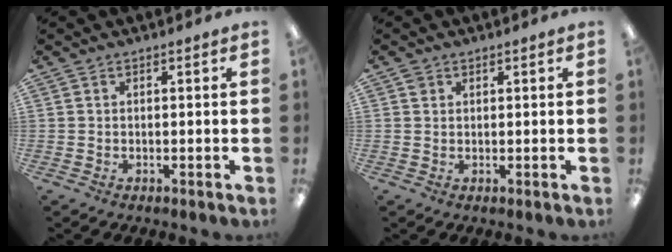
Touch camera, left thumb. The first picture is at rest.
{"total": 0.9, "force": [0.7, 0.6, 0.0], "torque": [-0.002, 0.001, 0.013]}